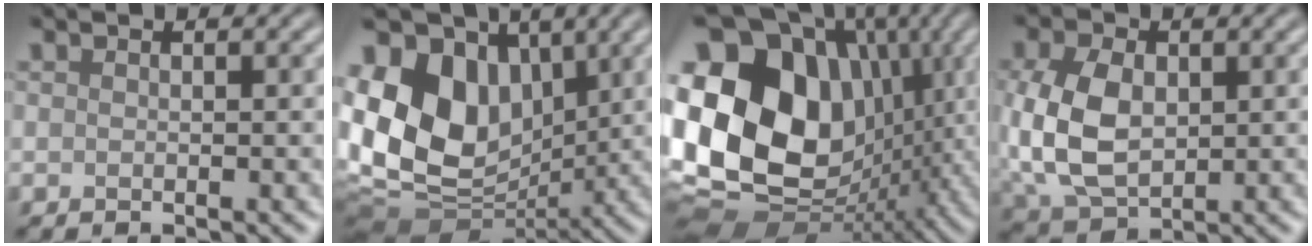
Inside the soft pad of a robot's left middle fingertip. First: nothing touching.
{"total": 16.1, "force": [1.8, 12.0, 10.6], "torque": [-0.217, 0.024, 0.046]}
{"total": 19.3, "force": [1.9, 14.6, 12.5], "torque": [-0.274, 0.018, 0.047]}
{"total": 8.5, "force": [0.1, 5.7, 6.2], "torque": [-0.165, 0.002, 0.007]}